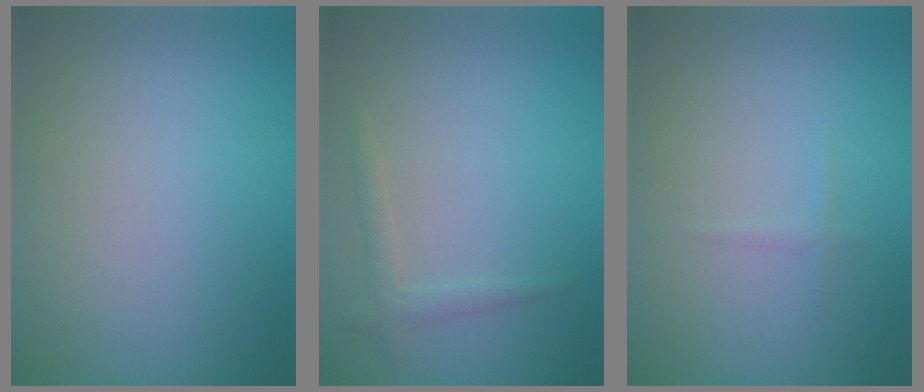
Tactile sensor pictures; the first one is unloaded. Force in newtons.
{"total": 1.5, "press": 1.5, "slide": 0.1}
{"total": 0.6, "press": 0.6, "slide": 0.1}